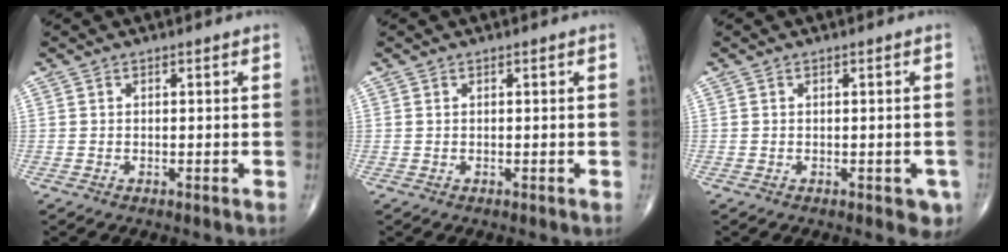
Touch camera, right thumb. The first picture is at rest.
{"total": 0.0}
{"total": 2.8, "force": [-1.0, 1.5, 2.1], "torque": [-0.003, 0.002, -0.010]}